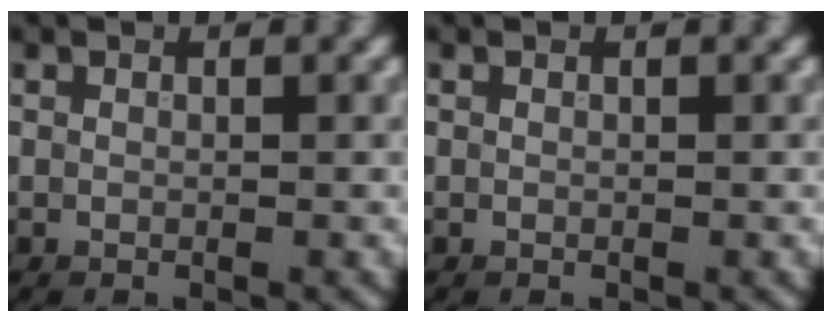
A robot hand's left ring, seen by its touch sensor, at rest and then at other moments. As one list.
[{"total": 0.0}]